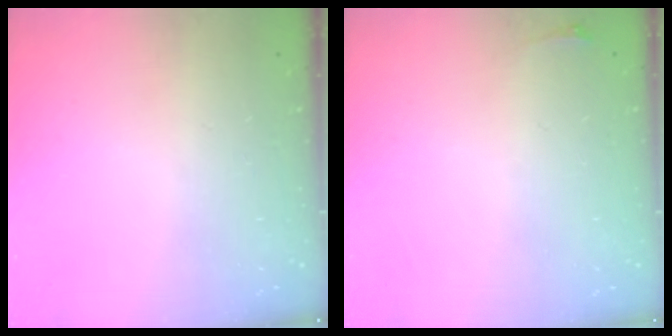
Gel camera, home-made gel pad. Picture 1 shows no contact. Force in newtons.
{"total": 2.8, "press": 2.1, "slide": 1.9}